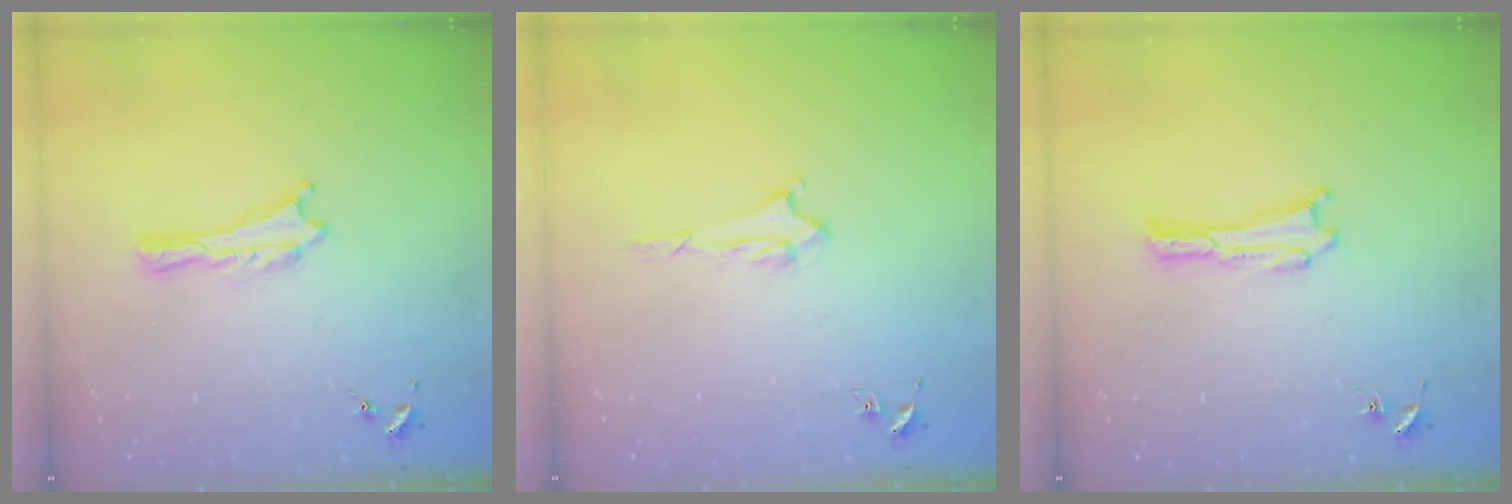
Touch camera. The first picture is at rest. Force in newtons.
{"total": 1.5, "press": 1.5, "slide": 0.2}
{"total": 0.0}